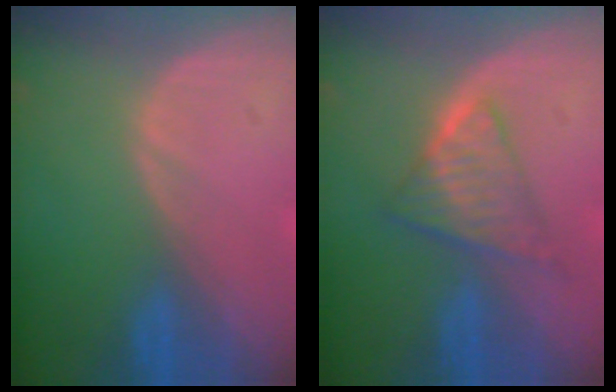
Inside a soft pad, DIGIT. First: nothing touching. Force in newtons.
{"total": 6.5, "press": 5.8, "slide": 2.9}